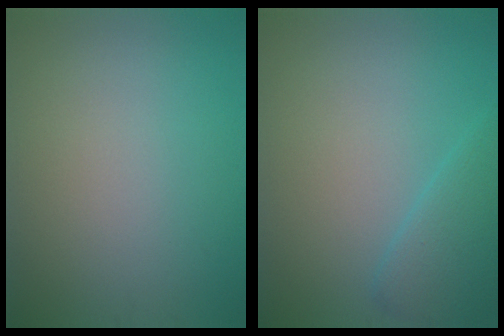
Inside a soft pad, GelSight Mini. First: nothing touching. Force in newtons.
{"total": 2.8, "press": 2.8, "slide": 0.2}